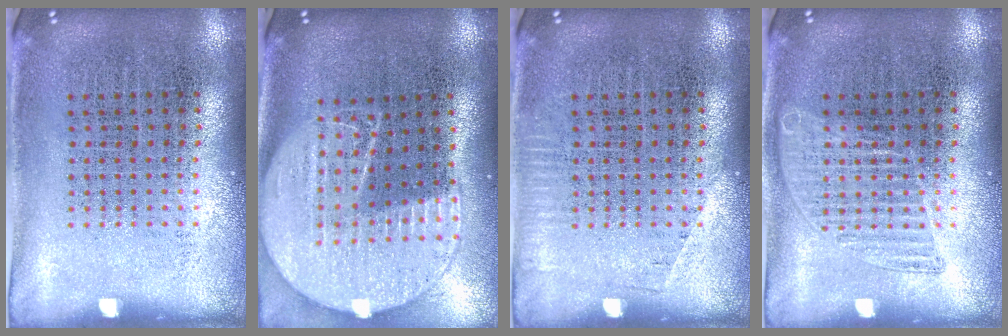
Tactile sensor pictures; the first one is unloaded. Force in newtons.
{"total": 2.2, "press": 1.9, "slide": 1.0}
{"total": 0.7, "press": 0.7, "slide": 0.2}
{"total": 1.4, "press": 1.4, "slide": 0.1}